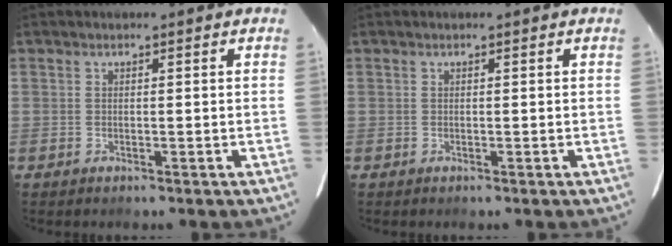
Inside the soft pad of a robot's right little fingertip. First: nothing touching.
{"total": 0.0}